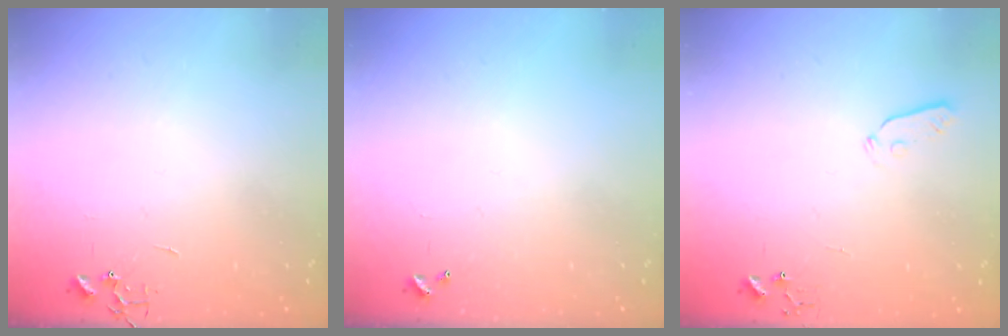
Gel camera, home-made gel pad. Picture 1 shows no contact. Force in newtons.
{"total": 0.0}
{"total": 3.9, "press": 3.8, "slide": 0.9}